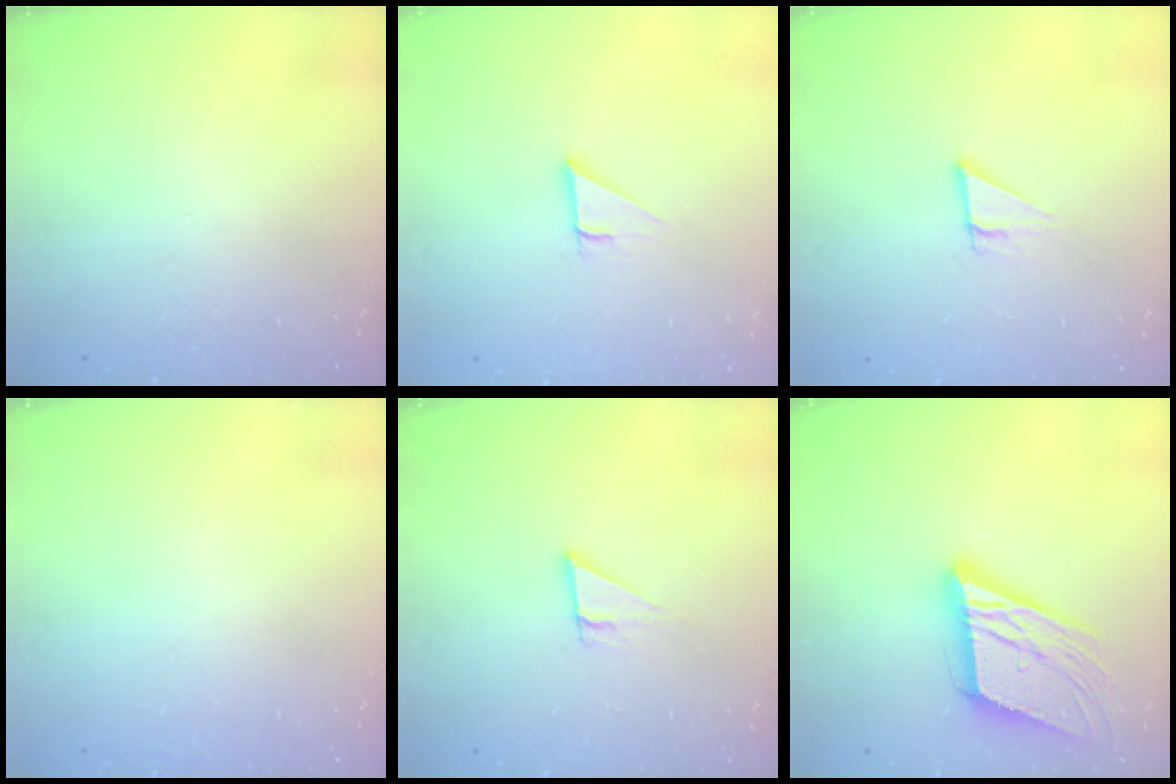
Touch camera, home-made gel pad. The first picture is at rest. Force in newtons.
{"total": 2.7, "press": 2.7, "slide": 0.0}
{"total": 3.1, "press": 3.1, "slide": 0.2}
{"total": 1.6, "press": 1.6, "slide": 0.1}
{"total": 3.1, "press": 3.1, "slide": 0.2}
{"total": 18.5, "press": 18.2, "slide": 3.6}